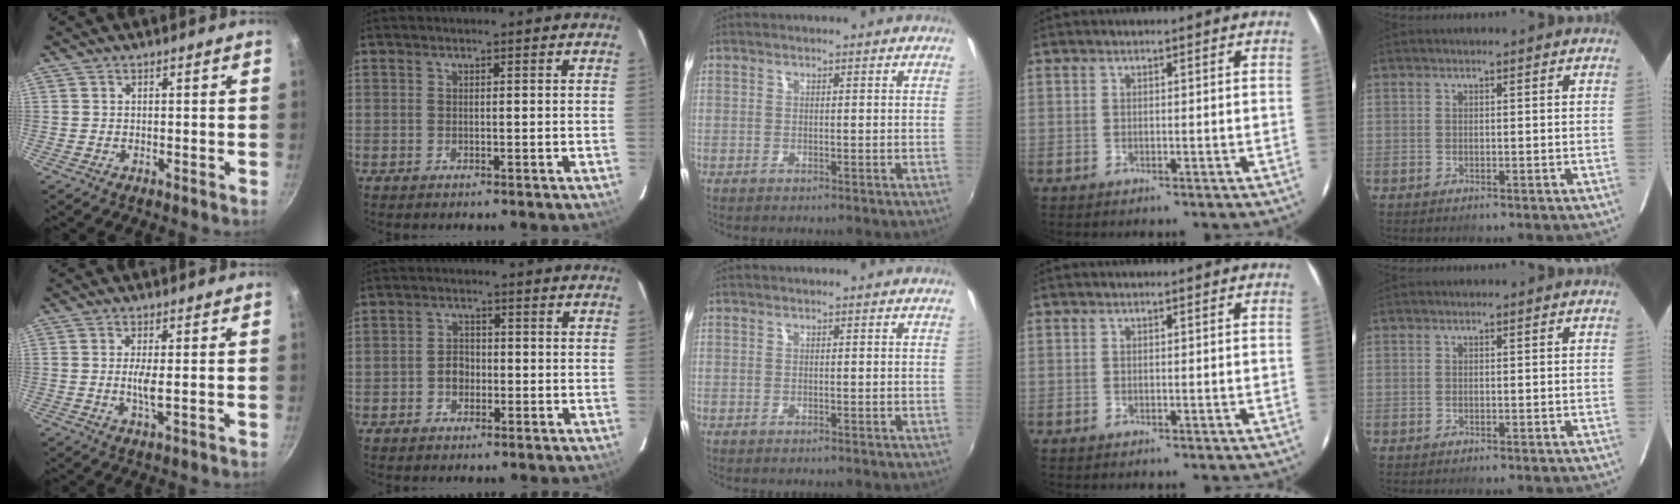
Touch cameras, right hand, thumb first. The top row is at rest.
{"thumb": {"total": 3.4, "force": [0.0, 0.7, 3.3], "torque": [-0.072, -0.005, -0.001]}, "index": {"total": 3.1, "force": [-1.0, 2.6, 1.4], "torque": [-0.026, 0.011, -0.013]}}